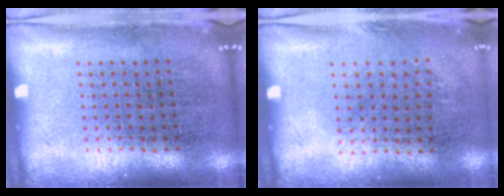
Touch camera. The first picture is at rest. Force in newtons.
{"total": 0.9, "press": 0.7, "slide": 0.6}